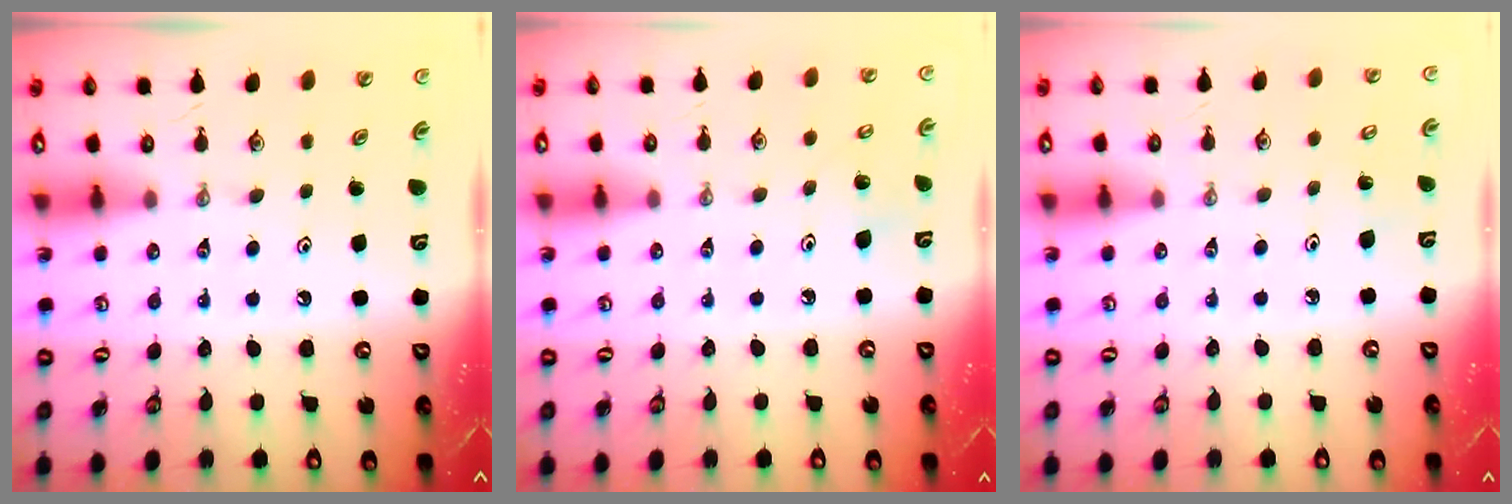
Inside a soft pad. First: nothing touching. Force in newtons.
{"total": 4.8, "press": 4.7, "slide": 0.4}
{"total": 3.8, "press": 3.7, "slide": 0.3}